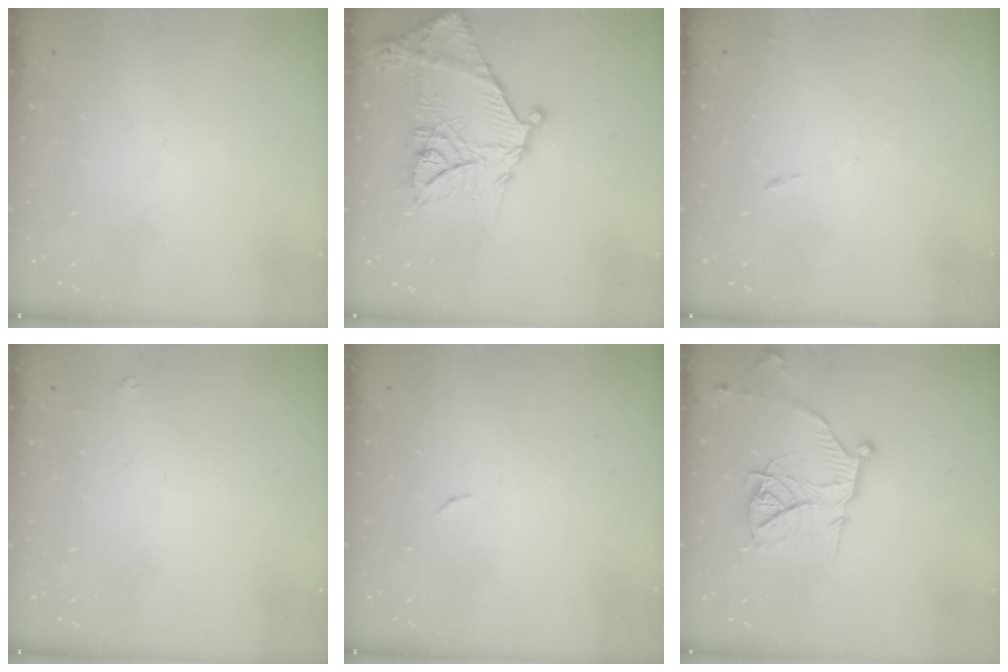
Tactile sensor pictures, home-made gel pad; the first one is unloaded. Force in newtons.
{"total": 22.3, "press": 22.2, "slide": 2.0}
{"total": 7.5, "press": 7.4, "slide": 0.6}
{"total": 3.8, "press": 3.8, "slide": 0.4}
{"total": 3.3, "press": 3.3, "slide": 0.1}
{"total": 14.6, "press": 14.5, "slide": 1.3}